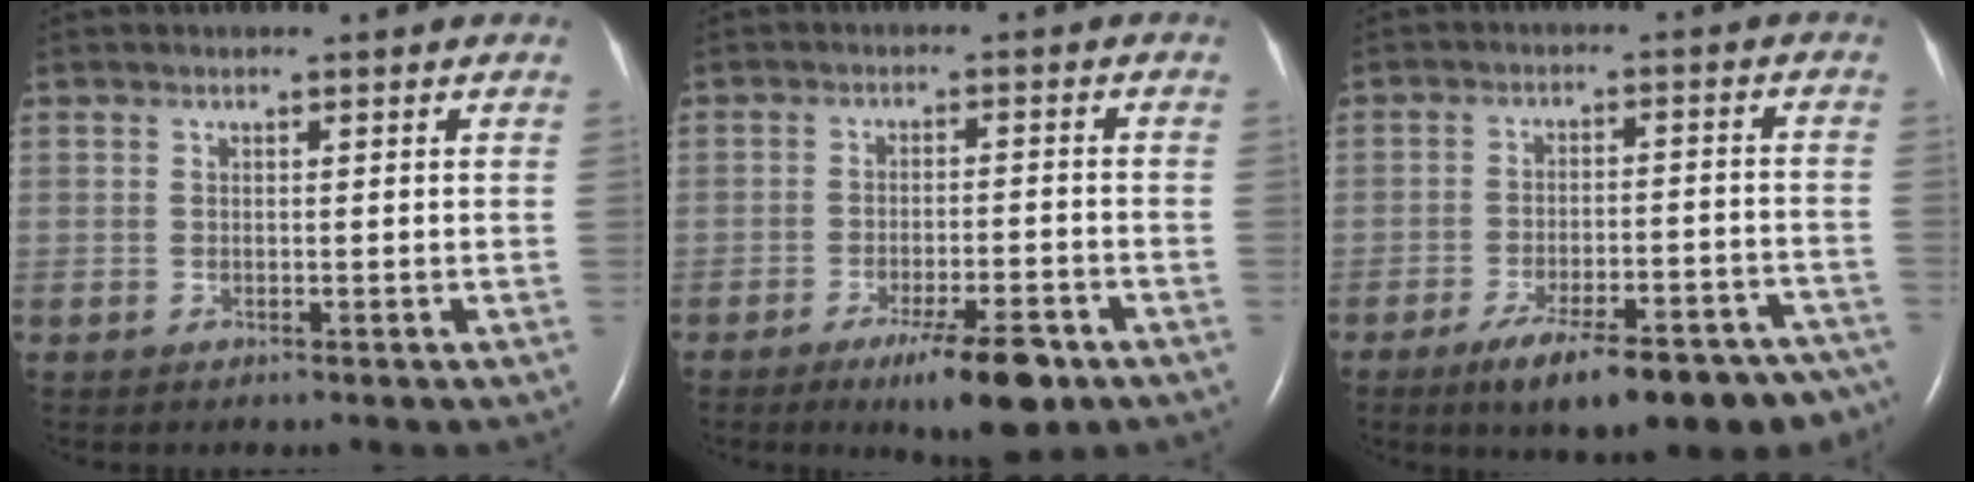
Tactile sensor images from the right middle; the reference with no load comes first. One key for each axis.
{"total": 8.4, "fx": -5.3, "fy": 1.4, "fz": 6.4, "tx": -0.102, "ty": -0.012, "tz": -0.078}
{"total": 18.4, "fx": -14.5, "fy": 5.0, "fz": 10.2, "tx": -0.086, "ty": 0.021, "tz": -0.194}